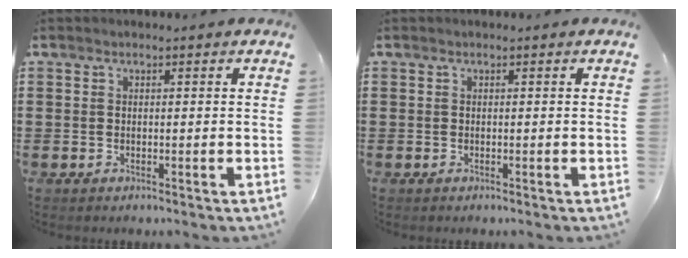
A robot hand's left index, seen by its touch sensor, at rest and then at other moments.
{"total": 0.0}